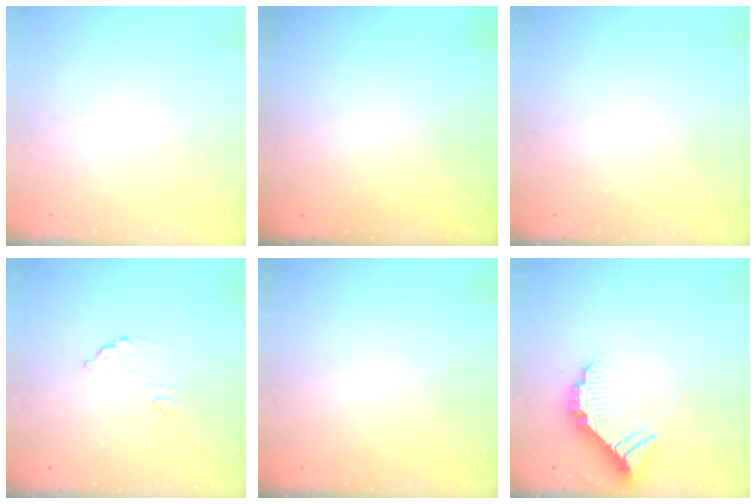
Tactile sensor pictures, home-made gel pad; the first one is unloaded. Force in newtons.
{"total": 2.9, "press": 2.9, "slide": 0.3}
{"total": 2.9, "press": 2.8, "slide": 0.9}
{"total": 6.4, "press": 6.4, "slide": 0.3}
{"total": 3.0, "press": 3.0, "slide": 0.1}
{"total": 10.8, "press": 10.8, "slide": 0.1}